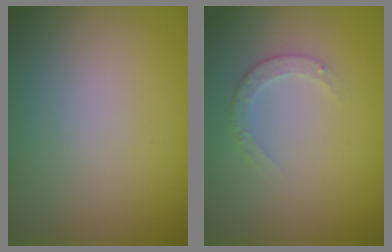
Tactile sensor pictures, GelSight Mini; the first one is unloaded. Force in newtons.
{"total": 1.8, "press": 1.8, "slide": 0.4}